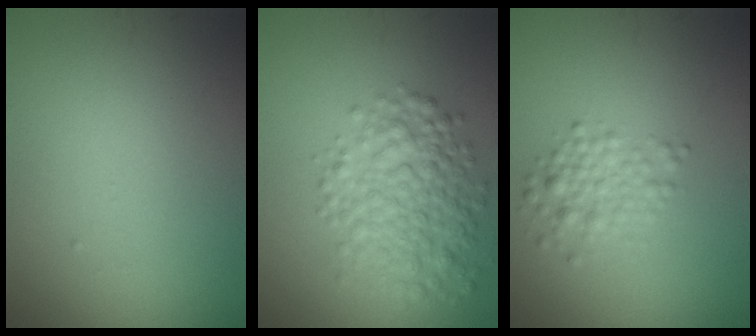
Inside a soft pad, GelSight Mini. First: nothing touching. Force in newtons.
{"total": 5.2, "press": 5.2, "slide": 0.1}
{"total": 2.5, "press": 2.5, "slide": 0.1}